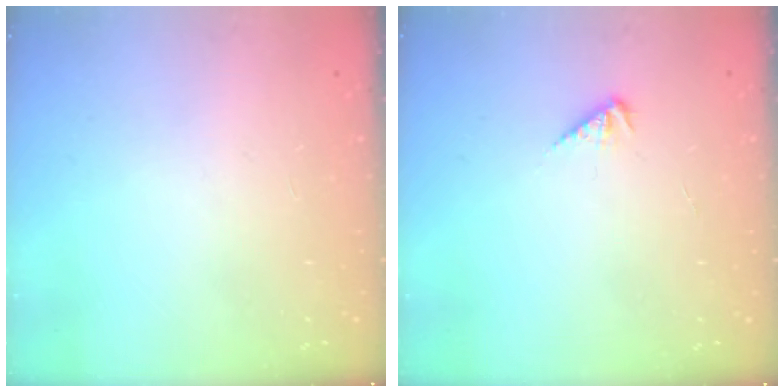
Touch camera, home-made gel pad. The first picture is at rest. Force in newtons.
{"total": 2.3, "press": 2.3, "slide": 0.2}